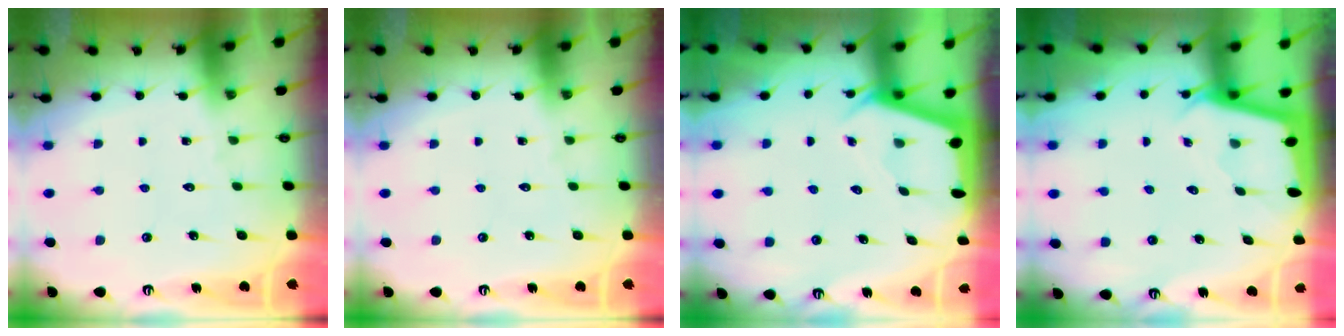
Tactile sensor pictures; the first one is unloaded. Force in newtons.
{"total": 0.0}
{"total": 2.4, "press": 2.4, "slide": 0.3}
{"total": 2.0, "press": 2.0, "slide": 0.2}